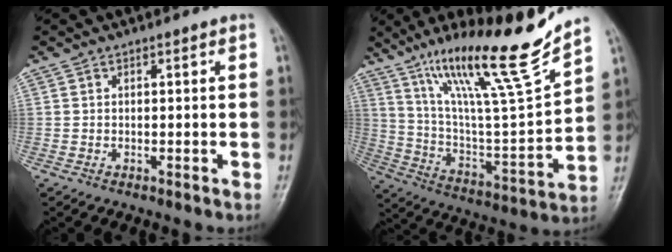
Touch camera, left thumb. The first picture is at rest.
{"total": 21.7, "force": [15.8, 1.2, 14.8], "torque": [-0.214, -0.079, 0.281]}